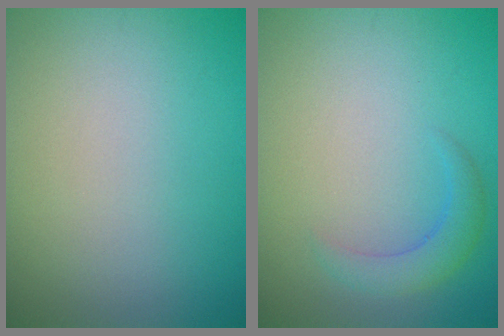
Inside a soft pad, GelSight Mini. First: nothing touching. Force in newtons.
{"total": 2.3, "press": 2.3, "slide": 0.0}